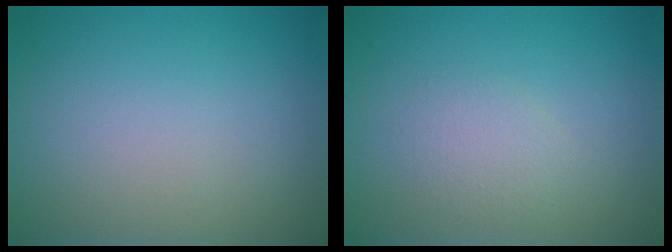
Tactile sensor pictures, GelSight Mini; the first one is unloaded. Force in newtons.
{"total": 1.6, "press": 1.6, "slide": 0.1}